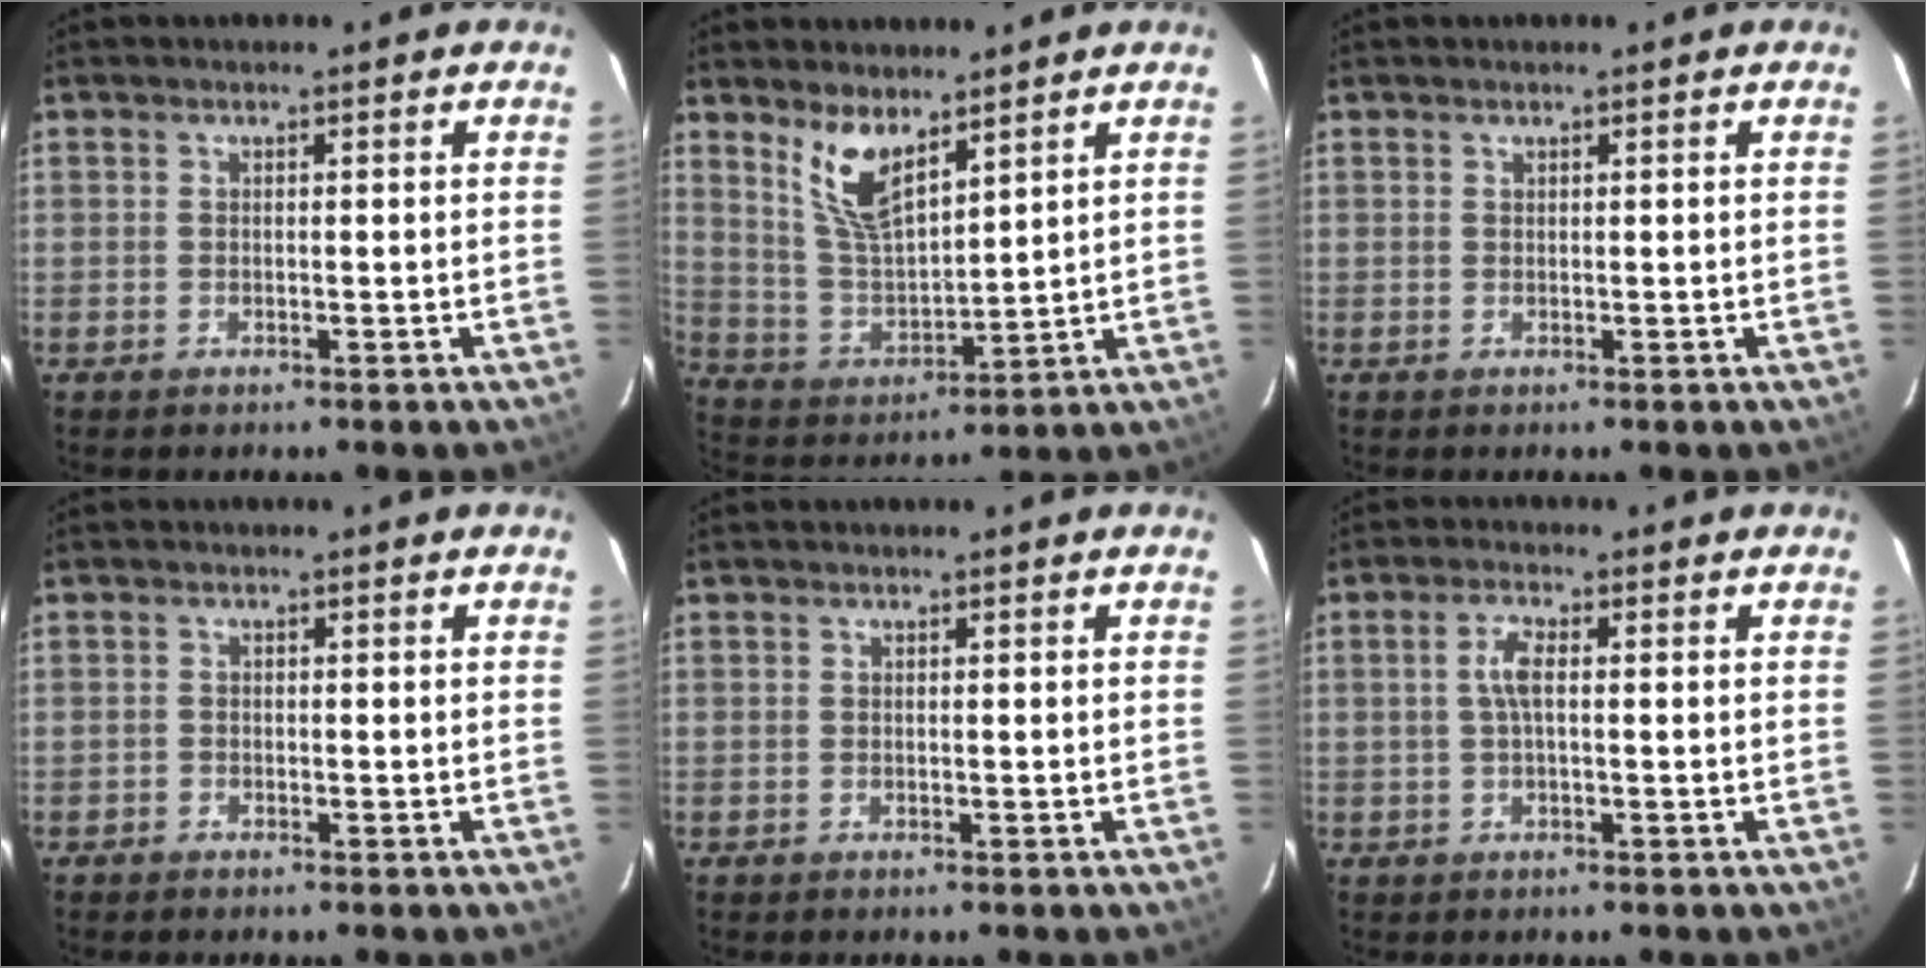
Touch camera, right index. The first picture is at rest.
{"total": 9.4, "force": [6.2, 3.4, 6.2], "torque": [-0.124, -0.004, 0.133]}
{"total": 0.0}
{"total": 0.7, "force": [-0.6, 0.3, -0.1], "torque": [-0.001, 0.003, -0.014]}
{"total": 0.0}
{"total": 3.5, "force": [0.3, 1.1, 3.3], "torque": [-0.068, 0.006, 0.006]}